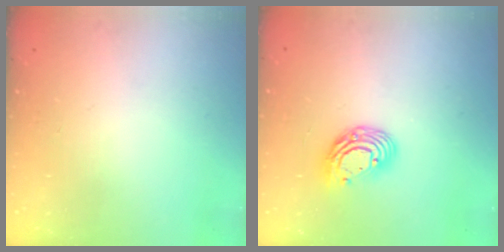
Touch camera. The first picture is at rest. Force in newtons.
{"total": 9.8, "press": 9.8, "slide": 0.9}